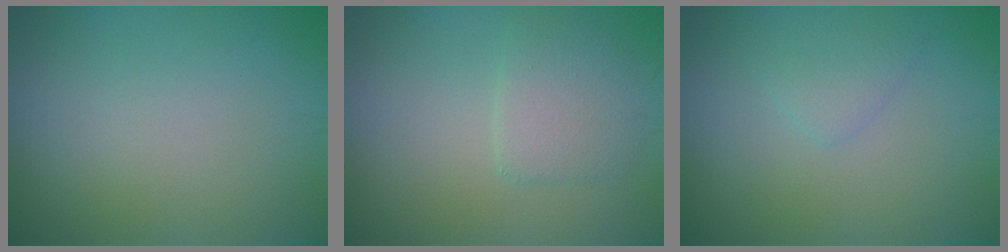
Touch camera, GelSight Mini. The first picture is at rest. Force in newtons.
{"total": 2.5, "press": 2.5, "slide": 0.2}
{"total": 1.4, "press": 1.4, "slide": 0.1}